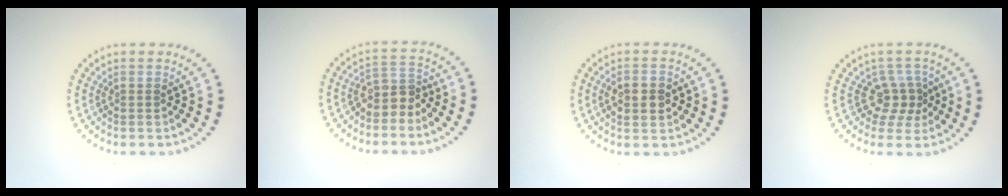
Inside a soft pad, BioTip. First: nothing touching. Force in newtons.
{"total": 2.6, "press": 2.0, "slide": 1.6}
{"total": 3.2, "press": 3.2, "slide": 0.5}
{"total": 2.6, "press": 1.8, "slide": 1.9}